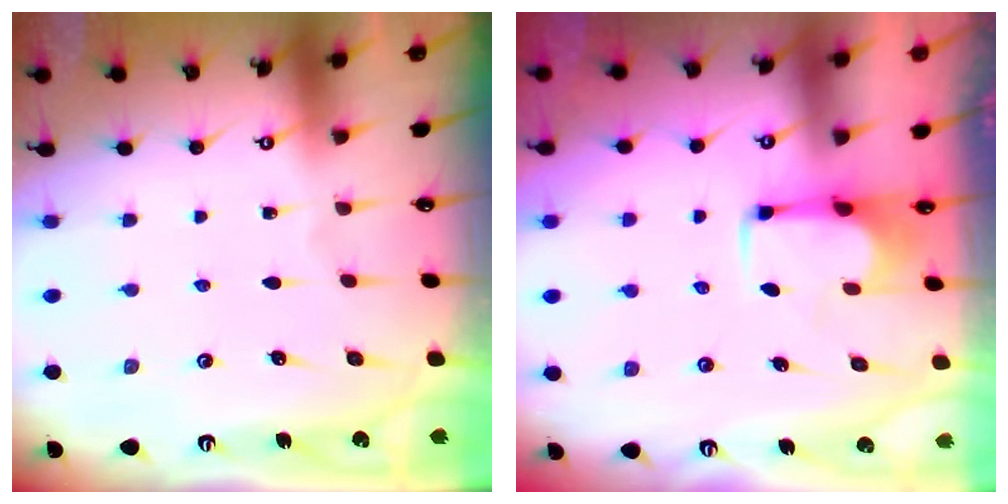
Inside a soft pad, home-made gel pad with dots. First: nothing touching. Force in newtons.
{"total": 2.4, "press": 2.2, "slide": 1.1}